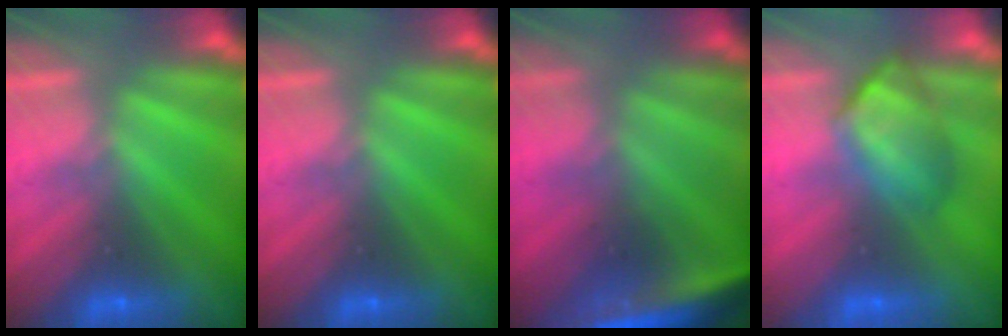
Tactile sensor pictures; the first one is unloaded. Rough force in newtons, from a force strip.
{"total": 0.0}
{"total": 4.3}
{"total": 5.0}